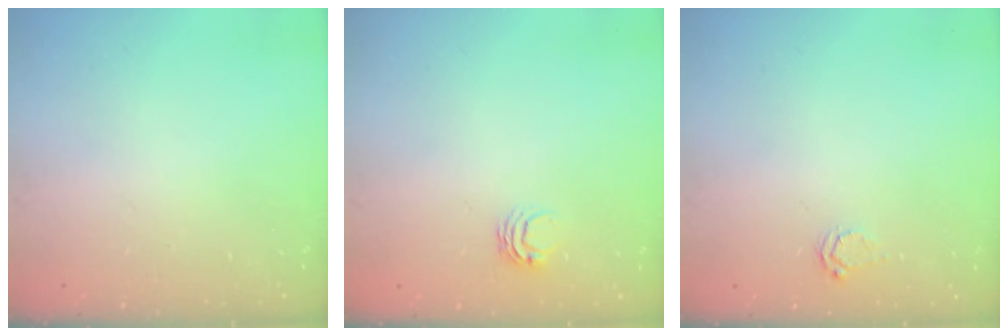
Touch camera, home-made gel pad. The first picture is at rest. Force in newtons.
{"total": 4.9, "press": 4.9, "slide": 0.3}
{"total": 3.7, "press": 3.7, "slide": 0.5}